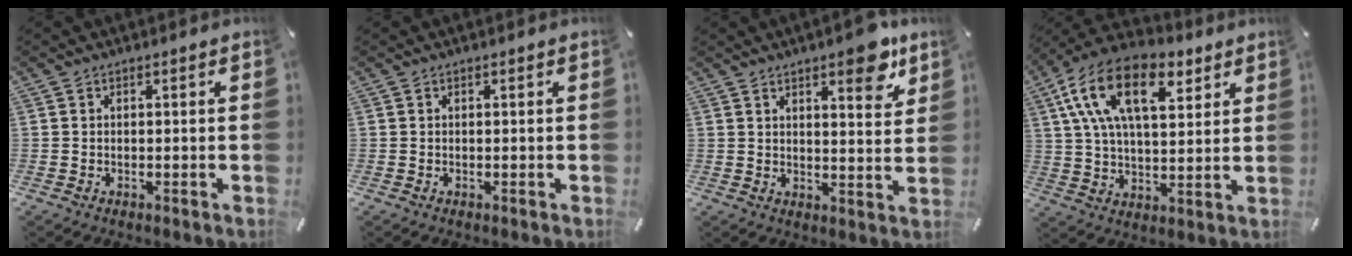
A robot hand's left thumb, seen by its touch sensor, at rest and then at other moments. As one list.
[{"total": 0.0}, {"total": 9.1, "force": [6.4, 2.8, 5.8], "torque": [-0.064, -0.040, 0.102]}, {"total": 18.1, "force": [8.6, 9.3, 12.9], "torque": [-0.259, -0.015, 0.146]}]